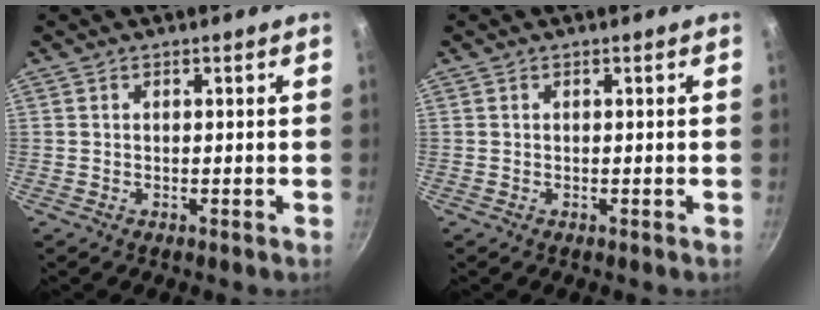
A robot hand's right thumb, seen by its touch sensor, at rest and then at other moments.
{"total": 0.0}